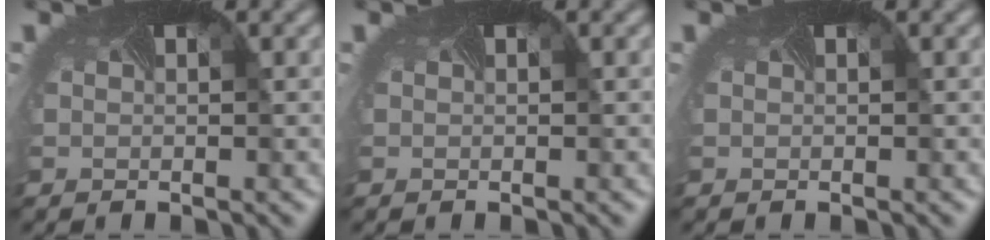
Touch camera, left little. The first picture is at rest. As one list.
[{"total": 0.0}, {"total": 0.0}]